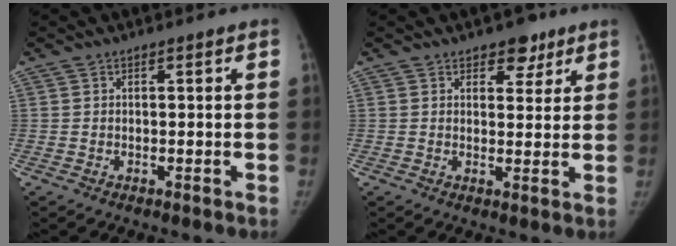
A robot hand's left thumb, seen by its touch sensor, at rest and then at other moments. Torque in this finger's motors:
{"motor_torque": [-0.09, 0.14, -0.06, 0.00, -0.07]}